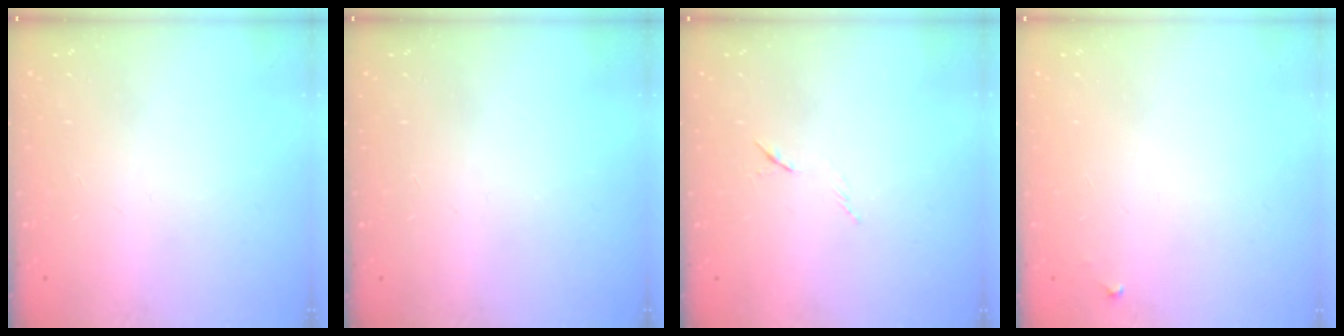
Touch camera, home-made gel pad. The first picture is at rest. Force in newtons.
{"total": 0.0}
{"total": 6.2, "press": 6.1, "slide": 0.9}
{"total": 4.2, "press": 4.1, "slide": 0.7}